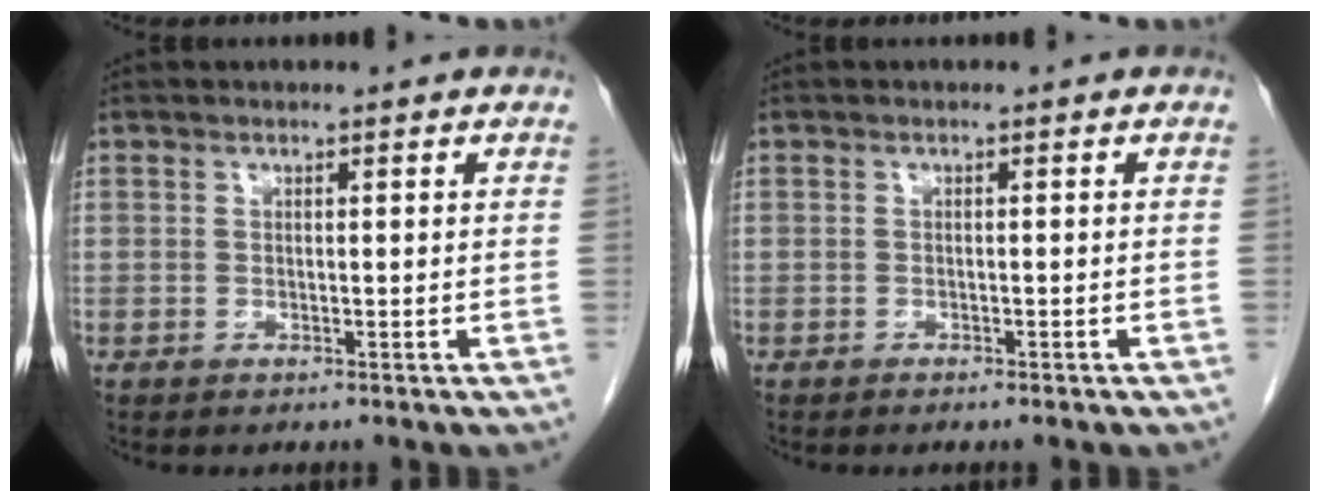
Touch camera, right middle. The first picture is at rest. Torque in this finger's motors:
{"motor_torque": [-0.42, 0.03, -0.03, -0.01]}